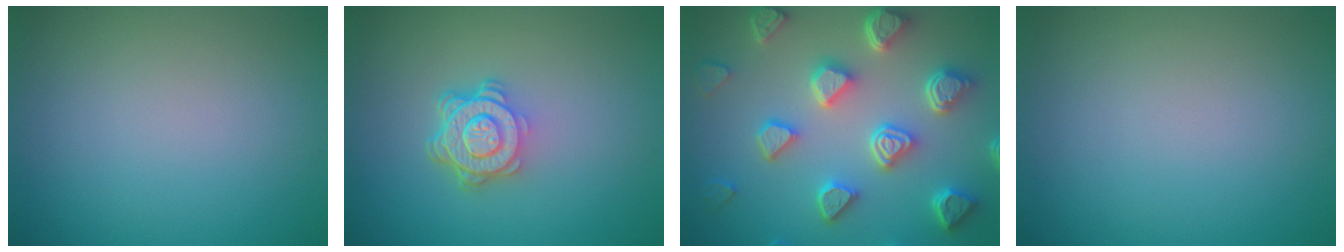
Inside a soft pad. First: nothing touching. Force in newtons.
{"total": 4.8, "press": 3.4, "slide": 3.4}
{"total": 7.0, "press": 5.7, "slide": 4.1}
{"total": 0.0}